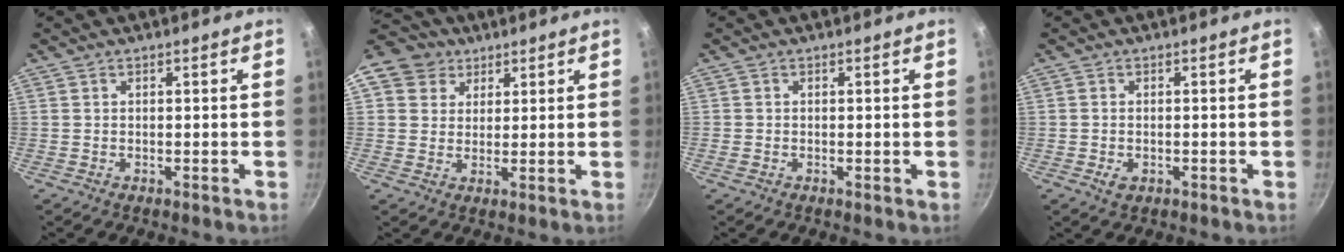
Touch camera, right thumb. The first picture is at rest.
{"total": 10.8, "force": [5.5, 8.7, 3.2], "torque": [-0.049, 0.012, 0.091]}
{"total": 0.8, "force": [-0.2, 0.6, 0.5], "torque": [-0.008, 0.001, -0.006]}
{"total": 2.3, "force": [-0.7, 1.5, 1.6], "torque": [-0.030, -0.001, -0.013]}